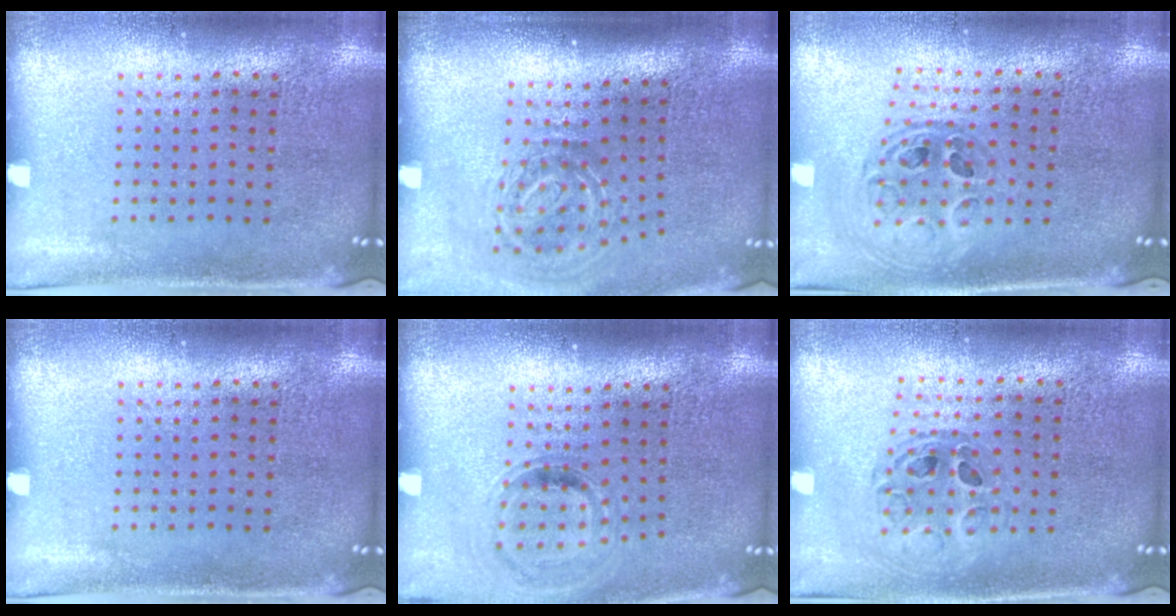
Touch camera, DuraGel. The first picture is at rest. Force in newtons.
{"total": 2.0, "press": 1.2, "slide": 1.6}
{"total": 1.0, "press": 1.0, "slide": 0.2}
{"total": 0.0}
{"total": 0.9, "press": 0.9, "slide": 0.2}
{"total": 0.7, "press": 0.7, "slide": 0.1}